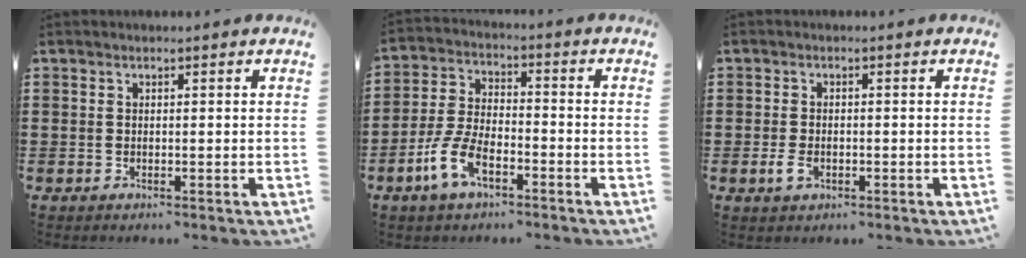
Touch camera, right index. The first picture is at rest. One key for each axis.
{"total": 7.3, "fx": -4.0, "fy": 3.3, "fz": 5.1, "tx": -0.132, "ty": -0.002, "tz": -0.082}
{"total": 2.3, "fx": -0.9, "fy": 1.3, "fz": 1.7, "tx": -0.047, "ty": -0.008, "tz": -0.019}